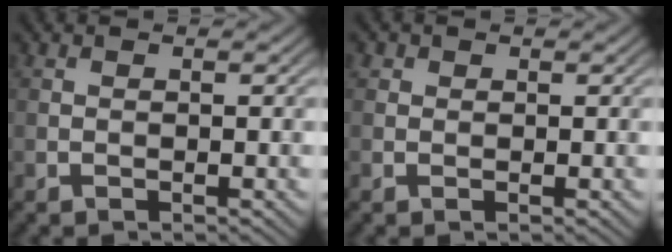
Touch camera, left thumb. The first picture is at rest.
{"total": 1.1, "force": [0.5, 1.0, 0.2], "torque": [0.000, -0.002, 0.004]}